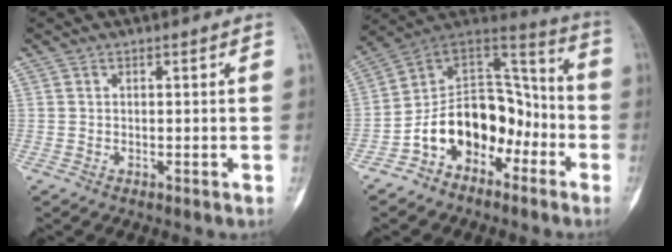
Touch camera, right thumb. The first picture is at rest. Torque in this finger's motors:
{"motor_torque": [1.72, 1.84, 1.35, -1.42, 0.09]}